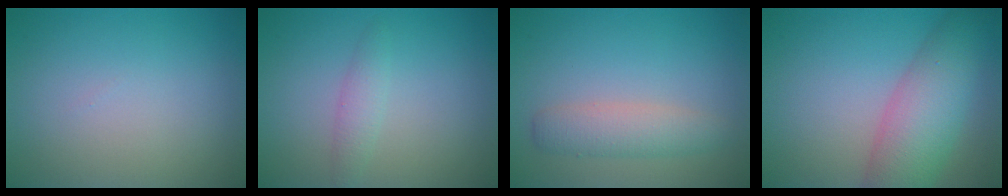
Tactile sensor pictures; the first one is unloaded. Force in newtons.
{"total": 1.5, "press": 1.5, "slide": 0.1}
{"total": 2.9, "press": 2.9, "slide": 0.1}
{"total": 6.9, "press": 6.9, "slide": 0.2}